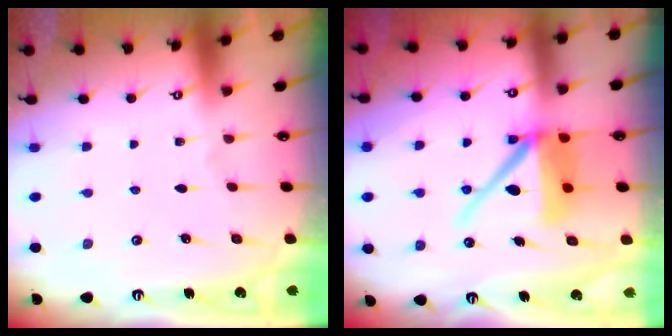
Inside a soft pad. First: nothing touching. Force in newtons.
{"total": 12.3, "press": 12.2, "slide": 1.7}